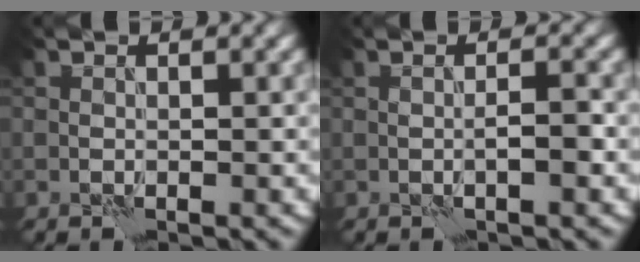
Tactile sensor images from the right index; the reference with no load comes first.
{"total": 1.3, "force": [-0.5, 0.1, 1.2], "torque": [-0.019, 0.007, -0.010]}